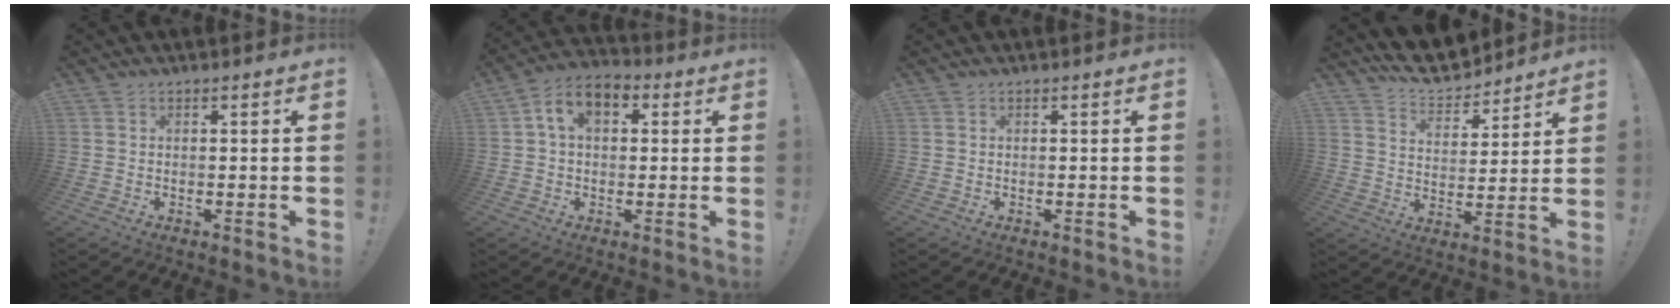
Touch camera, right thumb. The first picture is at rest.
{"total": 8.7, "force": [2.5, 5.5, 6.3], "torque": [-0.112, 0.011, 0.051]}
{"total": 0.0}
{"total": 10.1, "force": [9.2, 3.4, 2.2], "torque": [-0.047, -0.074, 0.172]}